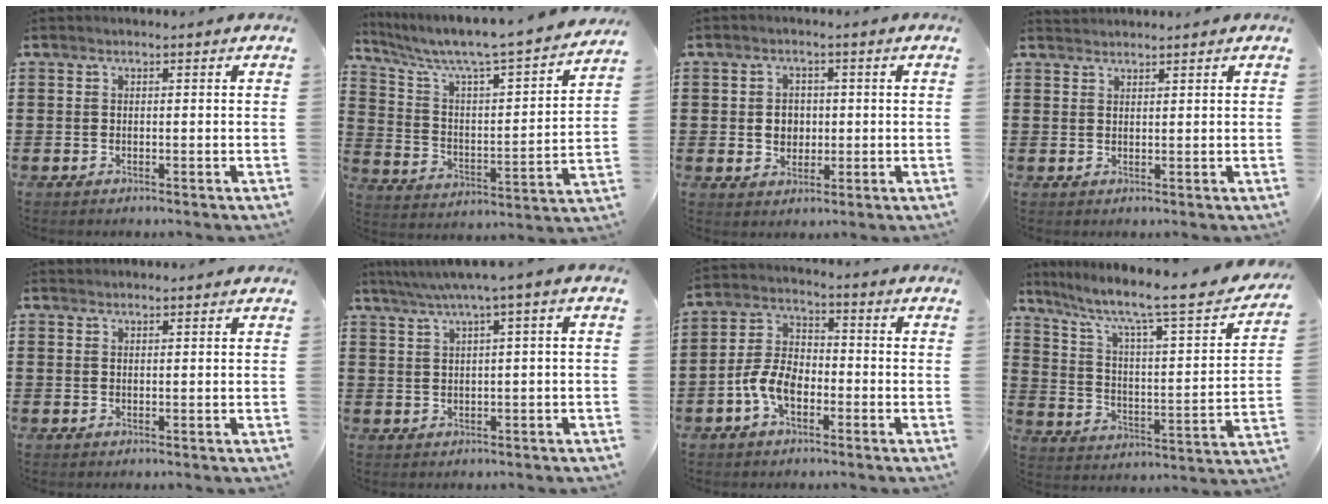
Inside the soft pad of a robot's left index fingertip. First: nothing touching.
{"total": 5.7, "force": [5.1, 0.1, 2.6], "torque": [-0.078, -0.054, 0.078]}
{"total": 3.2, "force": [0.0, 2.8, 1.6], "torque": [-0.033, 0.005, -0.005]}
{"total": 1.4, "force": [1.4, 0.1, -0.1], "torque": [-0.002, 0.002, 0.028]}
{"total": 0.9, "force": [0.9, 0.1, 0.0], "torque": [-0.003, 0.000, 0.018]}
{"total": 3.1, "force": [0.8, -0.4, 2.9], "torque": [-0.056, -0.005, 0.010]}
{"total": 6.3, "force": [-2.8, 3.6, 4.4], "torque": [-0.118, 0.002, -0.062]}
{"total": 6.8, "force": [4.8, 0.9, 4.8], "torque": [-0.114, -0.038, 0.068]}